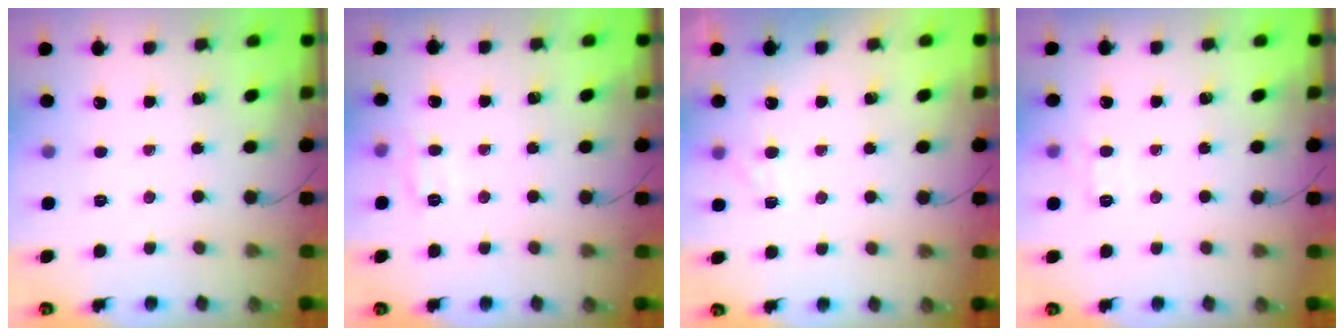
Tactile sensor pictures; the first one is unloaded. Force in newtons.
{"total": 7.7, "press": 7.6, "slide": 1.6}
{"total": 6.5, "press": 6.2, "slide": 1.9}
{"total": 6.6, "press": 6.3, "slide": 2.0}